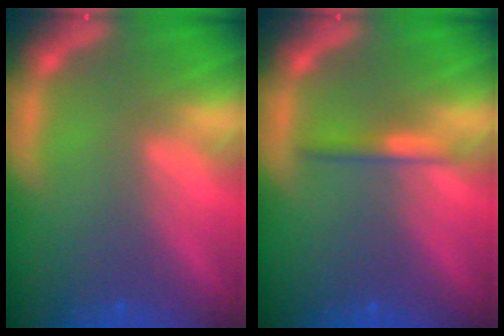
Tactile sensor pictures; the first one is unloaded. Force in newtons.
{"total": 1.4}